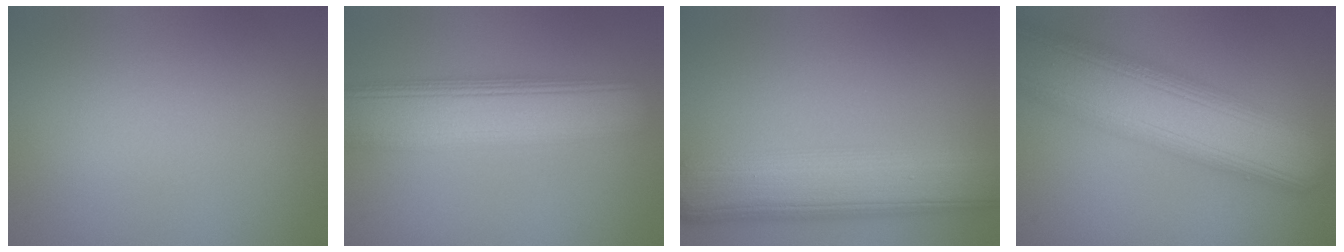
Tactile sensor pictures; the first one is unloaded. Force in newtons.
{"total": 9.1, "press": 9.1, "slide": 0.6}
{"total": 9.1, "press": 9.1, "slide": 0.2}
{"total": 12.5, "press": 12.5, "slide": 0.5}